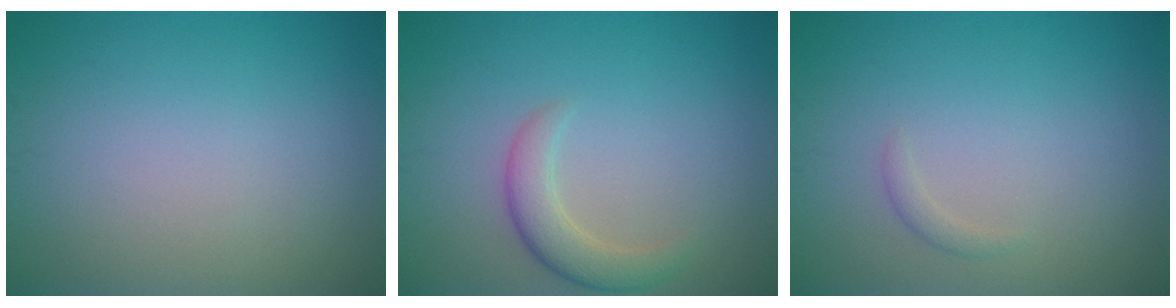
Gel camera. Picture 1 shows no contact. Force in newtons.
{"total": 2.9, "press": 2.9, "slide": 0.2}
{"total": 0.8, "press": 0.8, "slide": 0.1}